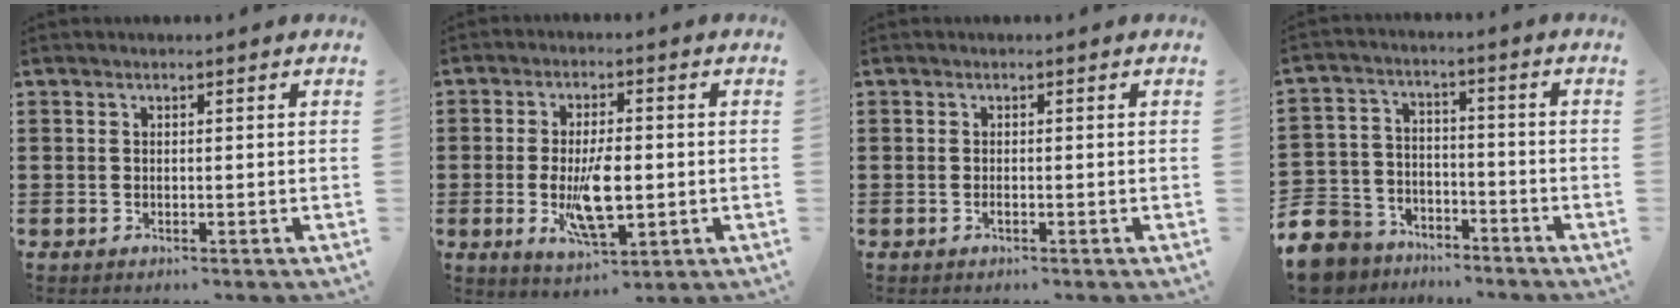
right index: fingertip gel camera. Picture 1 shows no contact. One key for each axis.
{"total": 8.3, "fx": -1.2, "fy": 3.2, "fz": 7.6, "tx": -0.148, "ty": -0.009, "tz": -0.024}
{"total": 0.6, "fx": -0.3, "fy": 0.2, "fz": 0.5, "tx": -0.010, "ty": -0.004, "tz": -0.006}
{"total": 8.1, "fx": -7.1, "fy": 3.8, "fz": 0.8, "tx": -0.063, "ty": 0.012, "tz": -0.148}